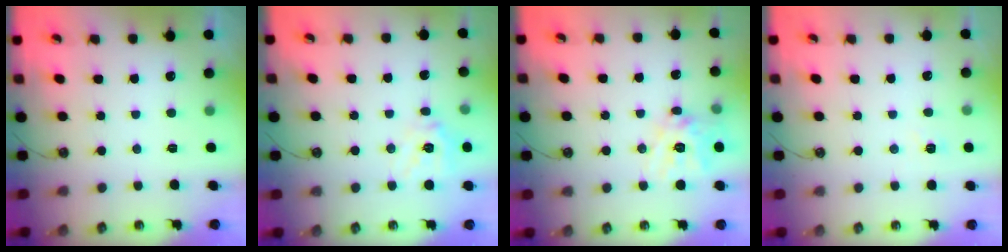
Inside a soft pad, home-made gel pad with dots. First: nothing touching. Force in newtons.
{"total": 13.2, "press": 13.0, "slide": 2.1}
{"total": 13.7, "press": 13.6, "slide": 1.6}
{"total": 2.9, "press": 2.8, "slide": 0.5}